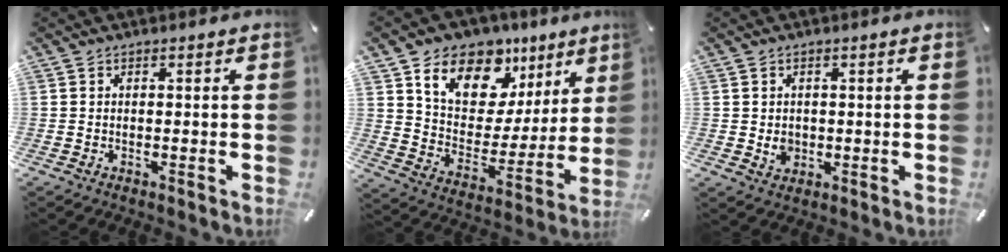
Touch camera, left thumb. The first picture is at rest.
{"total": 14.2, "force": [10.2, 8.8, 4.6], "torque": [-0.088, -0.075, 0.184]}
{"total": 2.9, "force": [0.0, 2.6, 1.1], "torque": [-0.006, -0.003, -0.001]}